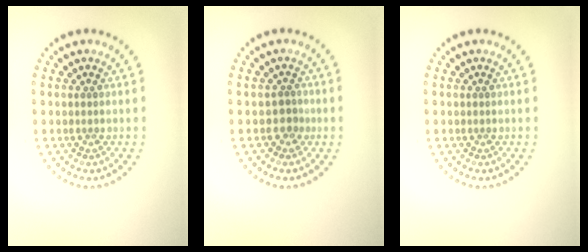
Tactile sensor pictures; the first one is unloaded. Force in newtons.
{"total": 1.3, "press": 1.0, "slide": 0.8}
{"total": 0.0}